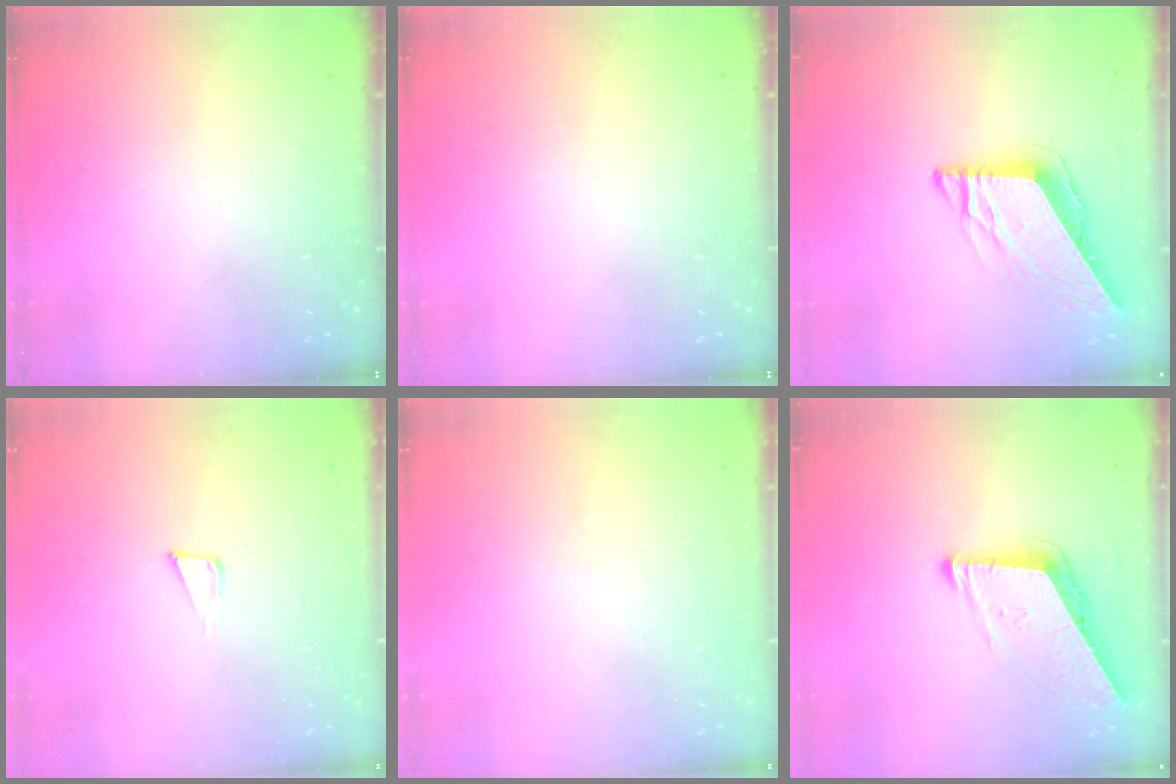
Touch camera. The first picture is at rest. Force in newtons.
{"total": 0.0}
{"total": 9.8, "press": 9.7, "slide": 1.1}
{"total": 4.6, "press": 4.5, "slide": 0.8}
{"total": 1.5, "press": 1.5, "slide": 0.1}
{"total": 7.7, "press": 7.7, "slide": 0.3}